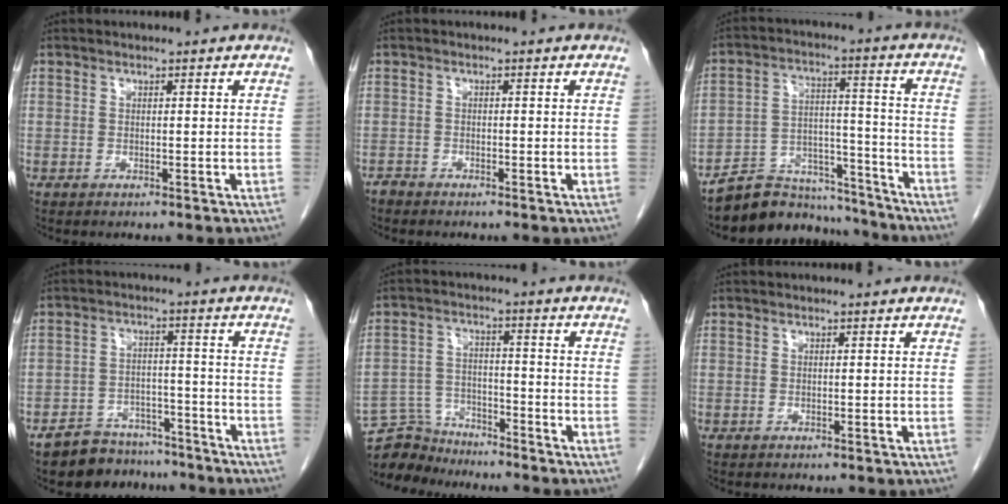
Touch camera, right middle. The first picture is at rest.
{"total": 1.0, "force": [-1.0, 0.3, -0.1], "torque": [-0.003, -0.001, -0.021]}
{"total": 12.2, "force": [-11.5, 4.1, 0.9], "torque": [-0.003, 0.050, -0.186]}
{"total": 8.5, "force": [-7.5, 4.1, 0.6], "torque": [0.000, 0.022, -0.116]}
{"total": 7.1, "force": [-6.8, 2.0, -0.6], "torque": [0.003, 0.007, -0.127]}
{"total": 0.0}